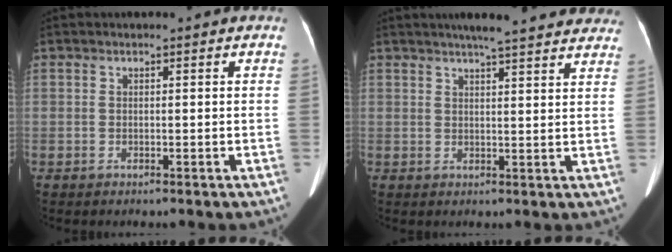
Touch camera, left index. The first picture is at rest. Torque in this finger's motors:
{"motor_torque": [0.07, -0.10, 0.00, 0.05]}